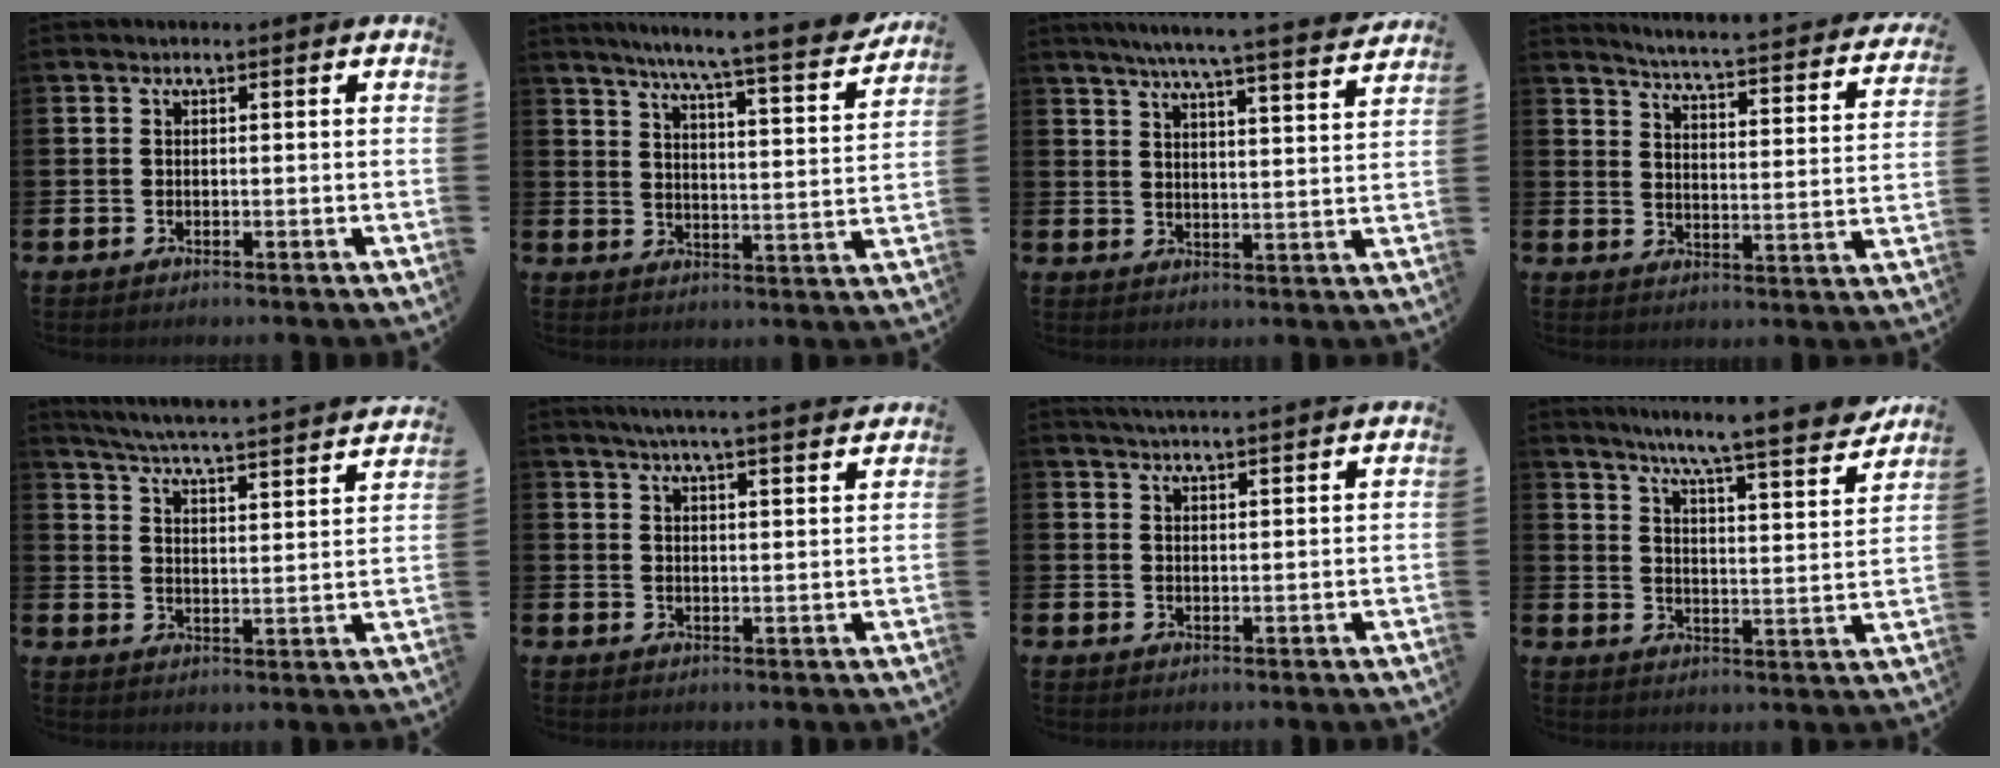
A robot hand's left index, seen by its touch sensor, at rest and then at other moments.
{"total": 7.6, "force": [6.8, -0.4, 3.3], "torque": [-0.074, -0.056, 0.112]}
{"total": 6.6, "force": [6.2, -0.4, 2.3], "torque": [-0.051, -0.043, 0.103]}
{"total": 4.4, "force": [4.2, -0.2, 1.3], "torque": [-0.050, -0.043, 0.065]}
{"total": 5.2, "force": [5.0, -0.2, 1.6], "torque": [-0.055, -0.046, 0.081]}
{"total": 5.5, "force": [5.3, -0.6, 1.4], "torque": [-0.037, -0.026, 0.092]}
{"total": 3.8, "force": [3.7, -0.7, 0.2], "torque": [-0.009, -0.019, 0.067]}
{"total": 8.2, "force": [7.5, -0.4, 3.3], "torque": [-0.078, -0.062, 0.123]}